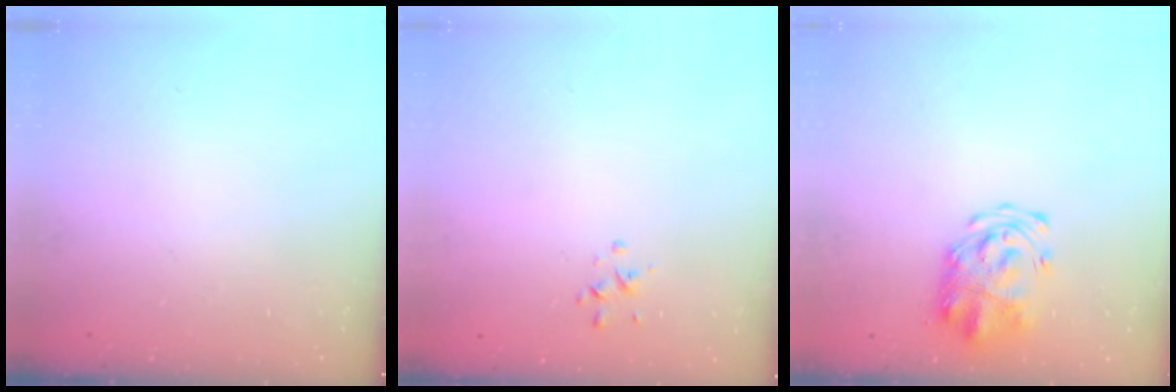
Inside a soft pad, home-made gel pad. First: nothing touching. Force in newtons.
{"total": 0.6, "press": 0.3, "slide": 0.5}
{"total": 5.7, "press": 5.6, "slide": 1.3}